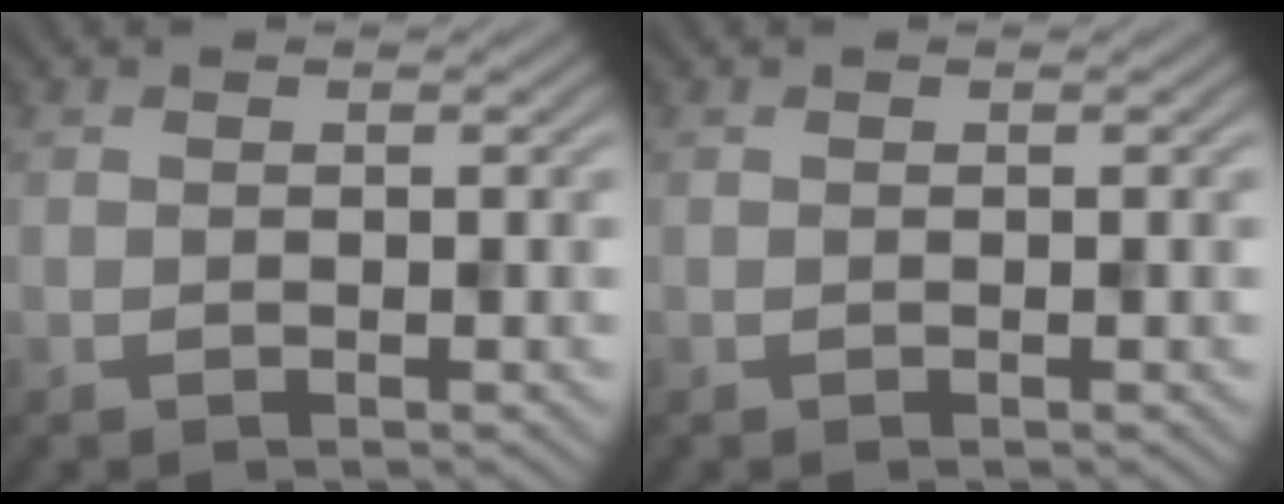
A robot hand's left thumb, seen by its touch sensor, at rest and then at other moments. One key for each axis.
{"total": 0.0}